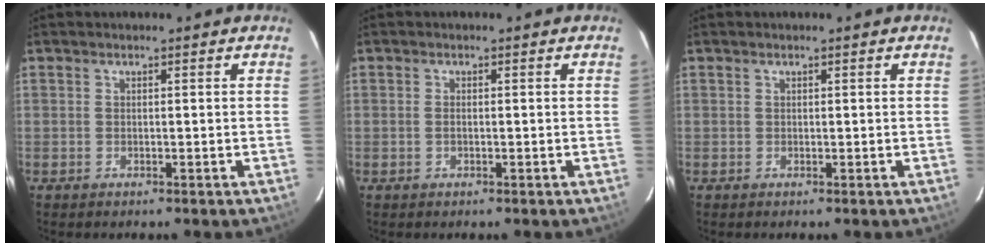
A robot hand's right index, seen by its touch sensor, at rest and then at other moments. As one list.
[{"total": 0.9, "force": [-0.2, 0.4, 0.8], "torque": [-0.017, 0.002, -0.004]}, {"total": 0.0}]